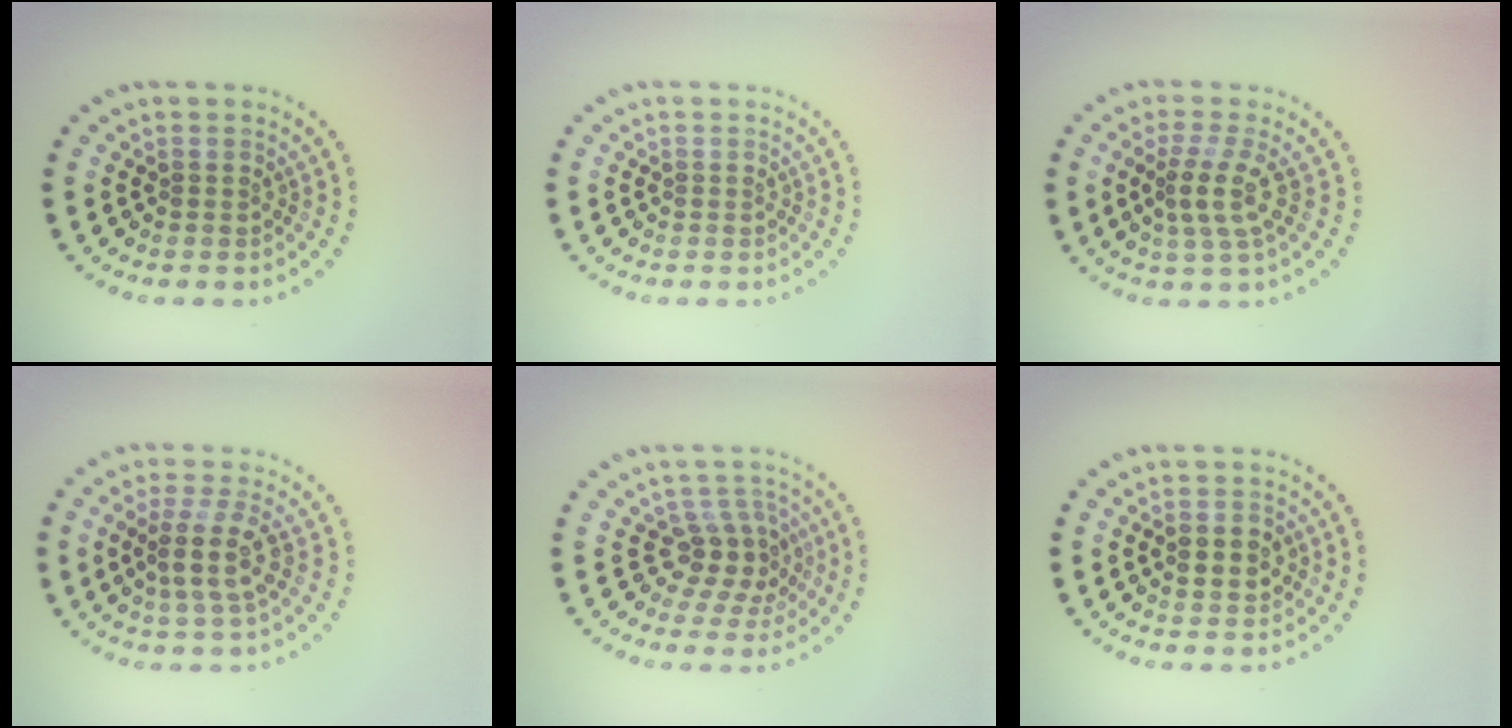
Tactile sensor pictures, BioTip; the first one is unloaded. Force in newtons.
{"total": 0.0}
{"total": 2.9, "press": 2.3, "slide": 1.8}
{"total": 4.0, "press": 3.7, "slide": 1.5}
{"total": 3.6, "press": 3.1, "slide": 1.9}
{"total": 2.3, "press": 2.3, "slide": 0.1}